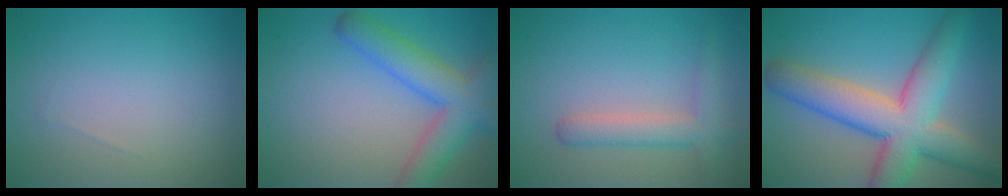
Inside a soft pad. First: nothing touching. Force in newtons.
{"total": 6.2, "press": 6.1, "slide": 0.4}
{"total": 3.0, "press": 3.0, "slide": 0.2}
{"total": 9.4, "press": 9.4, "slide": 0.5}